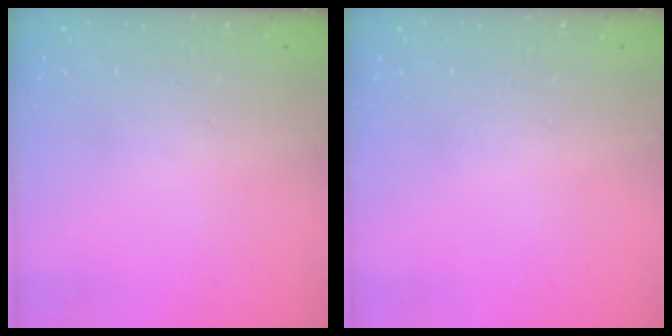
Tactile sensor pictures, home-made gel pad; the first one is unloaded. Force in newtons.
{"total": 0.0}